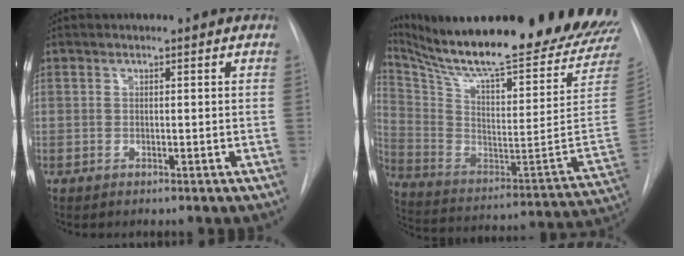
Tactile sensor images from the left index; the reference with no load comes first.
{"total": 32.8, "force": [28.4, 3.1, 16.2], "torque": [-0.298, -0.111, 0.400]}